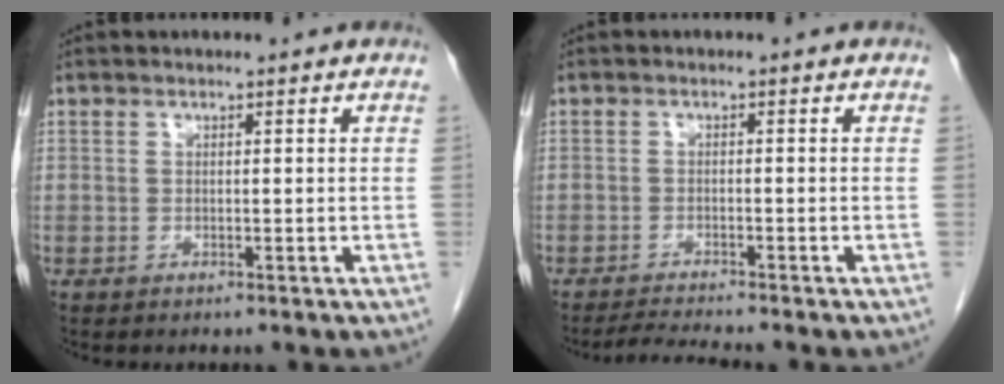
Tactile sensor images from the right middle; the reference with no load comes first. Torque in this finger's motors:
{"motor_torque": [0.42, -0.26, -0.02, -0.01]}